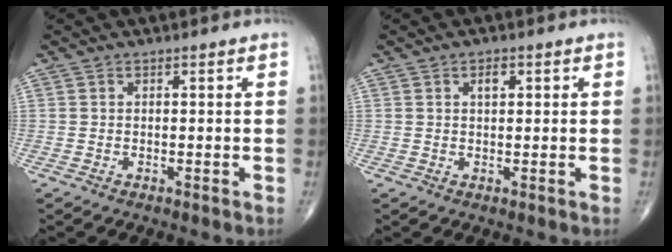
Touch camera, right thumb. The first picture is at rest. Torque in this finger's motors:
{"motor_torque": [-0.16, 0.03, 0.28, 0.12, 0.01]}